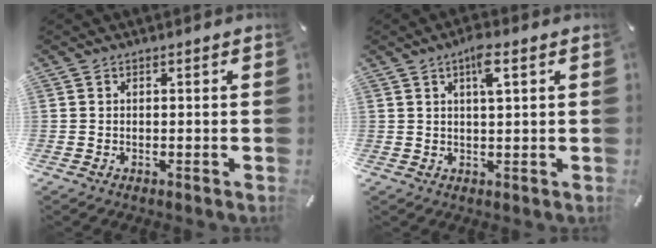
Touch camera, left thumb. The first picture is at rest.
{"total": 4.6, "force": [2.2, 0.9, 4.0], "torque": [-0.069, -0.001, 0.031]}